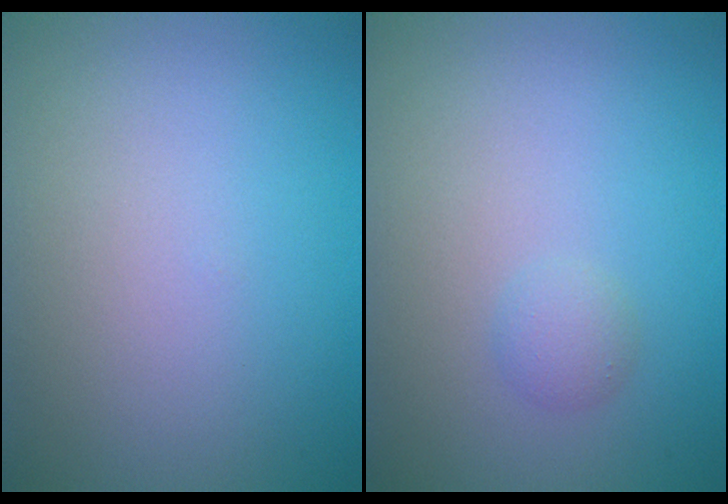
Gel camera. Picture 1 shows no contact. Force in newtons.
{"total": 1.1, "press": 1.1, "slide": 0.0}